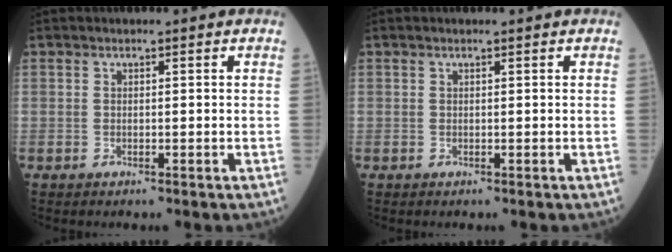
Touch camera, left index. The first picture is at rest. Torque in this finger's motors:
{"motor_torque": [0.17, -0.17, -0.02, 0.01]}